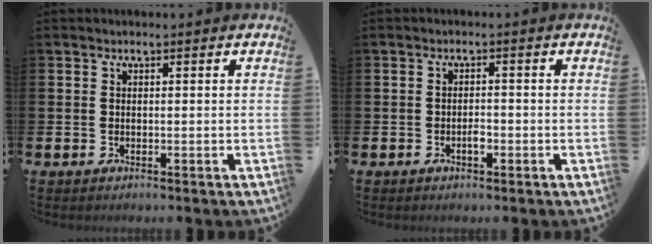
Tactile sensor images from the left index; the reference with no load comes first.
{"total": 1.4, "force": [-0.7, 0.7, 1.1], "torque": [-0.016, -0.001, -0.014]}